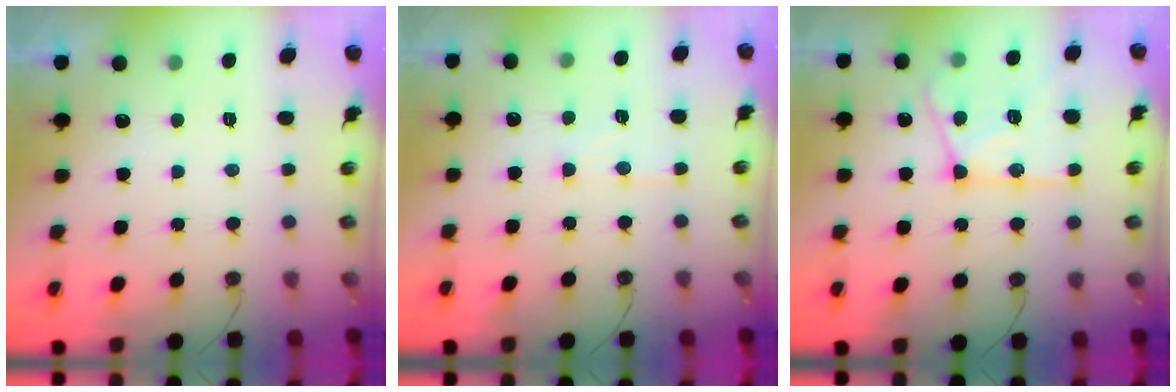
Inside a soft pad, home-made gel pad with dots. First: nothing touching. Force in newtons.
{"total": 6.4, "press": 6.4, "slide": 0.2}
{"total": 18.4, "press": 18.4, "slide": 1.3}